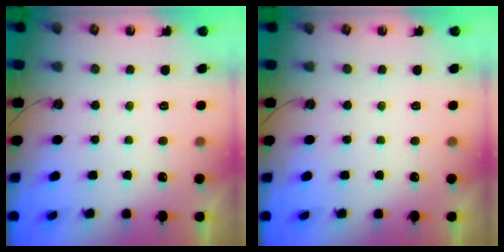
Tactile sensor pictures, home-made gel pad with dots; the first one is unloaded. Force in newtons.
{"total": 0.0}